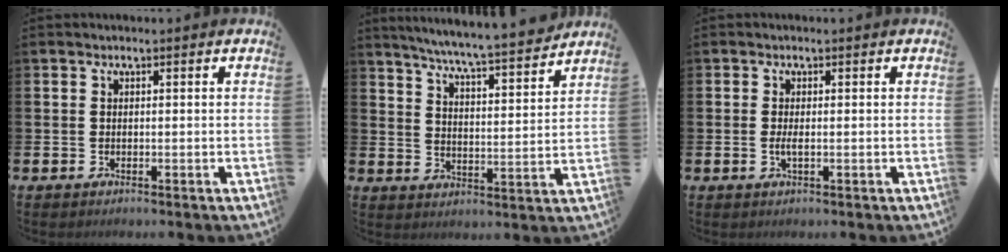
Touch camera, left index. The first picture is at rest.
{"total": 7.2, "force": [6.8, -0.4, 2.2], "torque": [-0.062, -0.054, 0.115]}
{"total": 1.3, "force": [-0.2, 0.3, 1.2], "torque": [-0.028, 0.001, -0.002]}